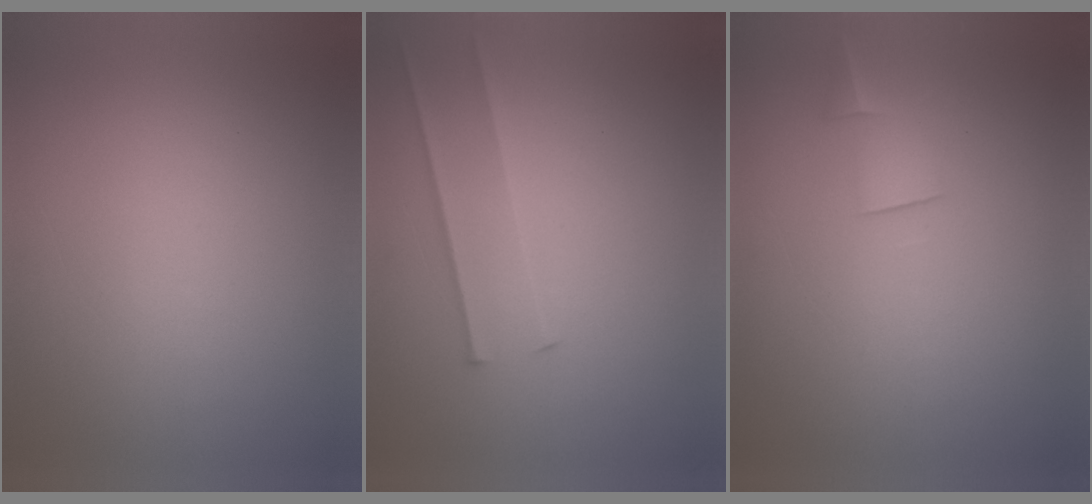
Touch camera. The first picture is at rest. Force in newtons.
{"total": 2.0}
{"total": 1.9}